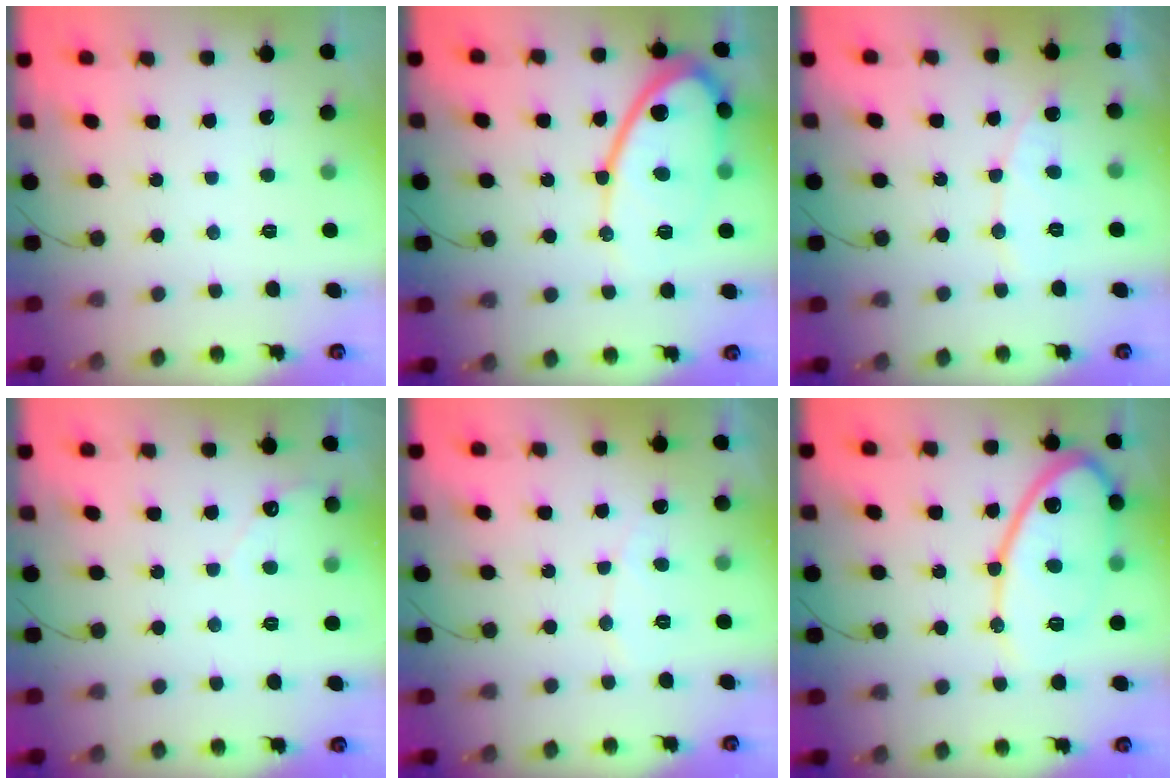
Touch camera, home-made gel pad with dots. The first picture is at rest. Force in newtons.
{"total": 14.6, "press": 14.5, "slide": 1.6}
{"total": 6.9, "press": 6.9, "slide": 0.6}
{"total": 2.6, "press": 2.6, "slide": 0.2}
{"total": 3.9, "press": 3.9, "slide": 0.2}
{"total": 15.2, "press": 15.2, "slide": 1.0}